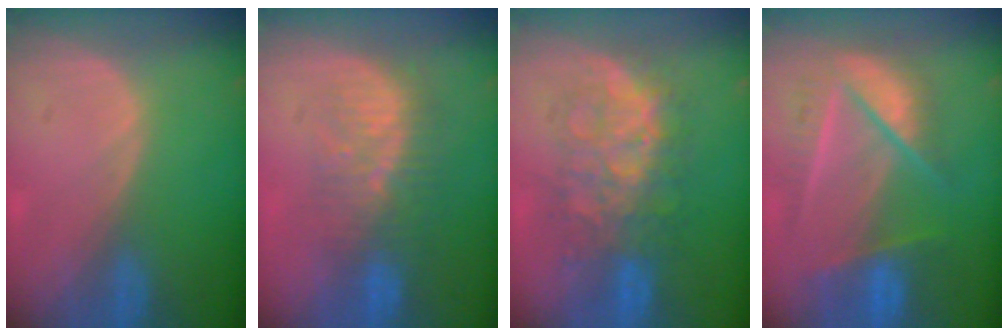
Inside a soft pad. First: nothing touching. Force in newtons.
{"total": 8.4, "press": 7.8, "slide": 3.0}
{"total": 8.9, "press": 8.9, "slide": 0.3}
{"total": 9.3, "press": 8.3, "slide": 4.2}